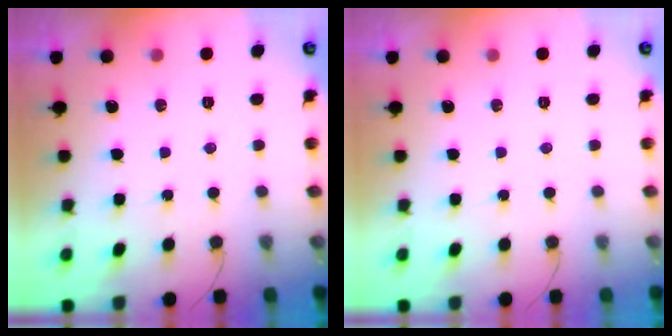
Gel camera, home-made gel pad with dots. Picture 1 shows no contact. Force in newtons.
{"total": 0.0}